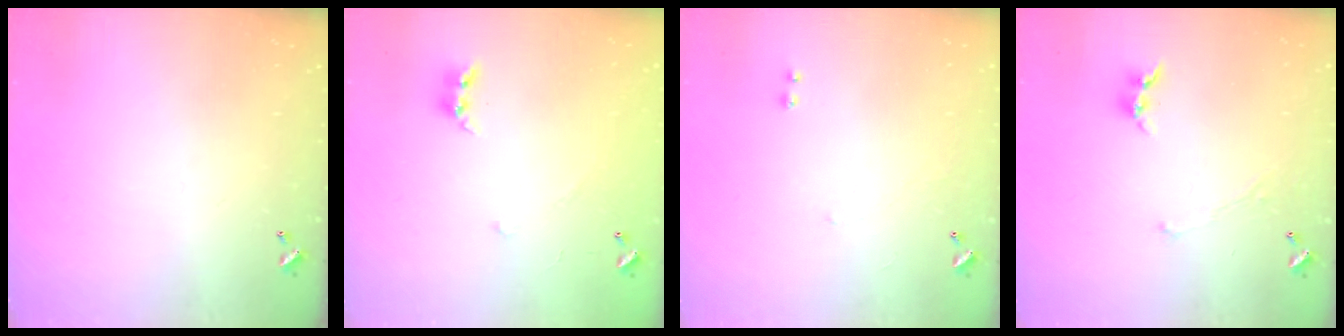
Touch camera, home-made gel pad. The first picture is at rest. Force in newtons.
{"total": 4.8, "press": 4.7, "slide": 0.8}
{"total": 1.2, "press": 1.0, "slide": 0.6}
{"total": 0.8, "press": 0.7, "slide": 0.3}